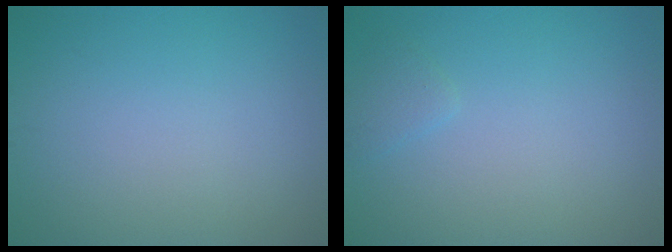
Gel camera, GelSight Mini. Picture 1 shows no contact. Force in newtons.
{"total": 0.9, "press": 0.9, "slide": 0.1}